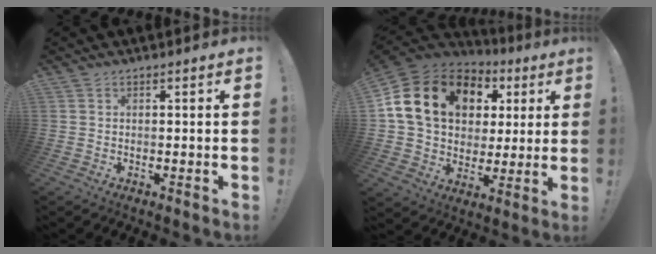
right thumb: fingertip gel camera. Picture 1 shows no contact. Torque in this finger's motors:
{"motor_torque": [2.45, 2.55, 0.92, 0.83, 0.67]}